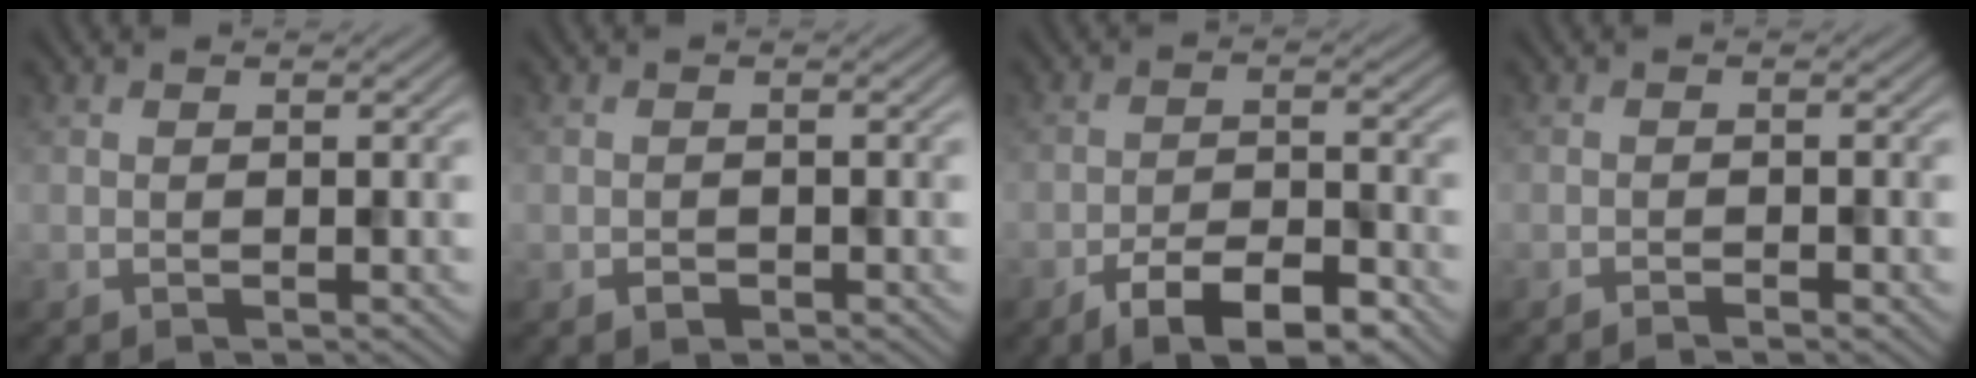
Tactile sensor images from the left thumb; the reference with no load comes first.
{"total": 1.0, "force": [-0.6, 0.7, 0.3], "torque": [-0.006, -0.003, -0.011]}
{"total": 6.8, "force": [-4.5, 2.3, 4.5], "torque": [-0.076, 0.005, -0.075]}
{"total": 1.1, "force": [-0.9, 0.1, 0.6], "torque": [-0.010, 0.001, -0.016]}